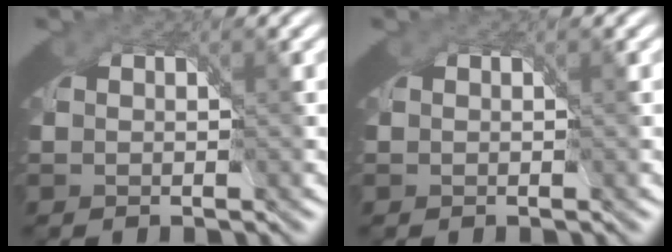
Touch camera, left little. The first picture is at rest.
{"total": 0.0}